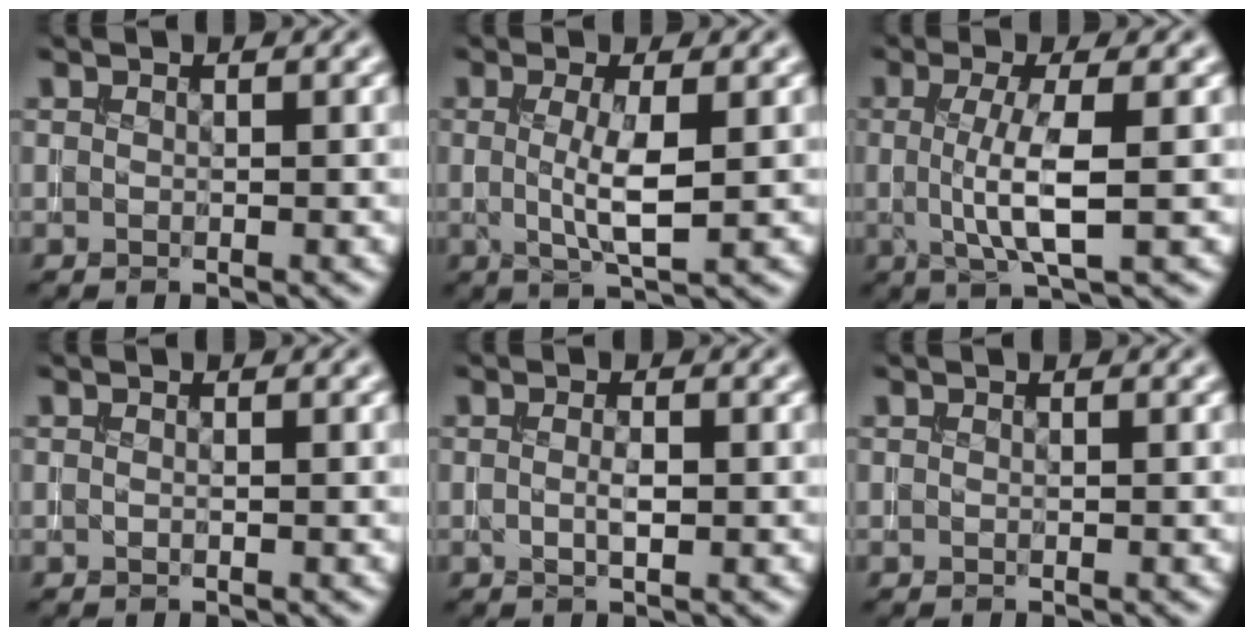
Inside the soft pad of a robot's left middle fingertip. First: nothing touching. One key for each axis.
{"total": 3.6, "fx": 0.0, "fy": 0.7, "fz": 3.5, "tx": -0.068, "ty": -0.004, "tz": 0.003}
{"total": 4.8, "fx": -0.2, "fy": 1.1, "fz": 4.6, "tx": -0.088, "ty": -0.002, "tz": -0.003}
{"total": 0.0}
{"total": 1.2, "fx": -0.1, "fy": 0.3, "fz": 1.1, "tx": -0.022, "ty": 0.003, "tz": -0.002}
{"total": 0.0}